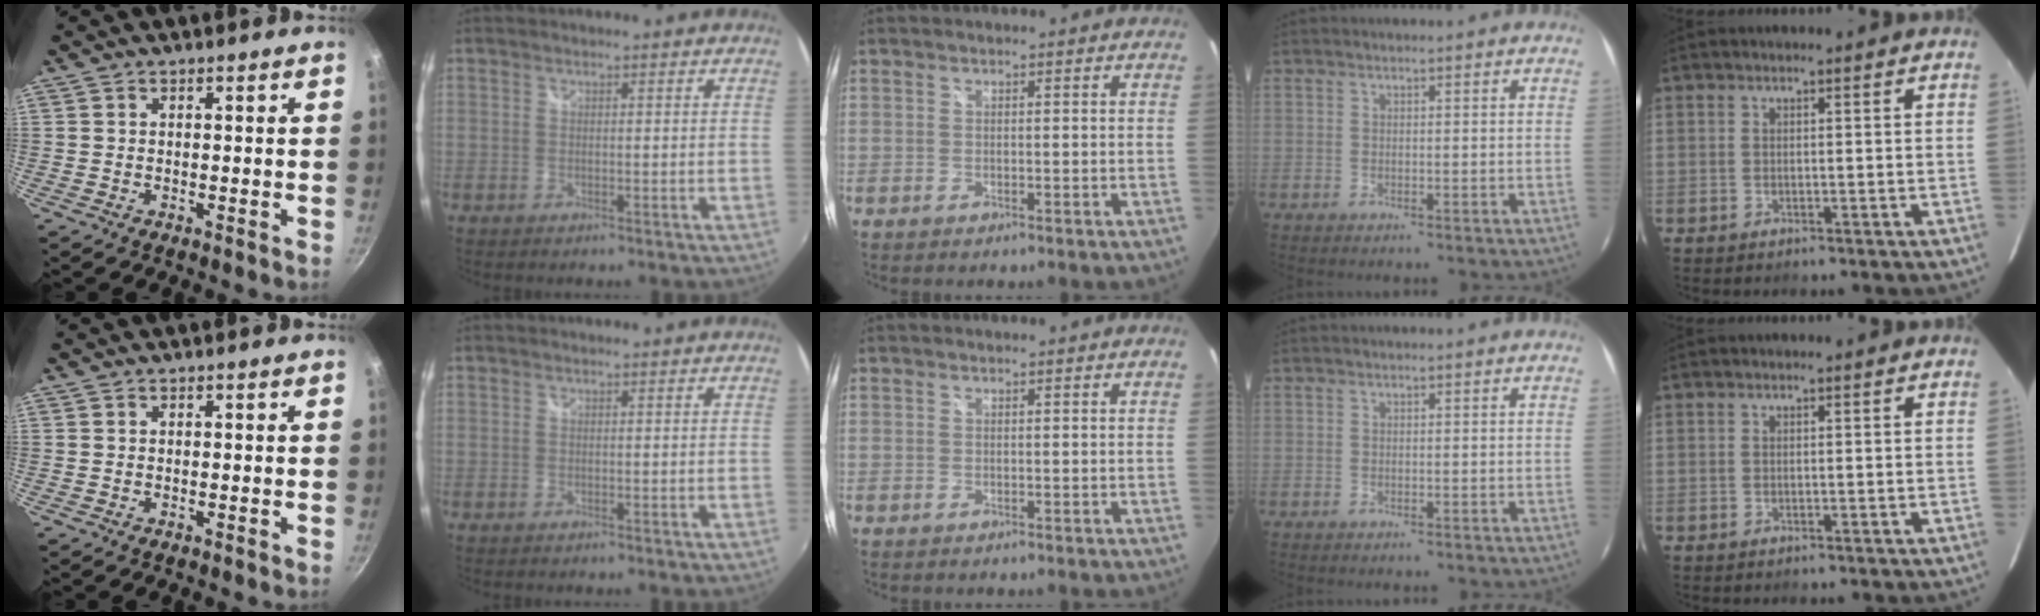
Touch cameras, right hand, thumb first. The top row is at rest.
{}